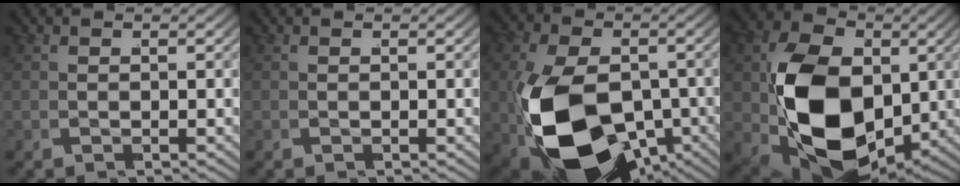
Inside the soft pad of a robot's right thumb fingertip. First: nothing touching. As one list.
[{"total": 0.0}, {"total": 16.8, "force": [-5.9, 10.5, 11.7], "torque": [-0.281, -0.071, -0.065]}, {"total": 16.3, "force": [-3.1, 10.9, 11.7], "torque": [-0.256, -0.073, -0.021]}]